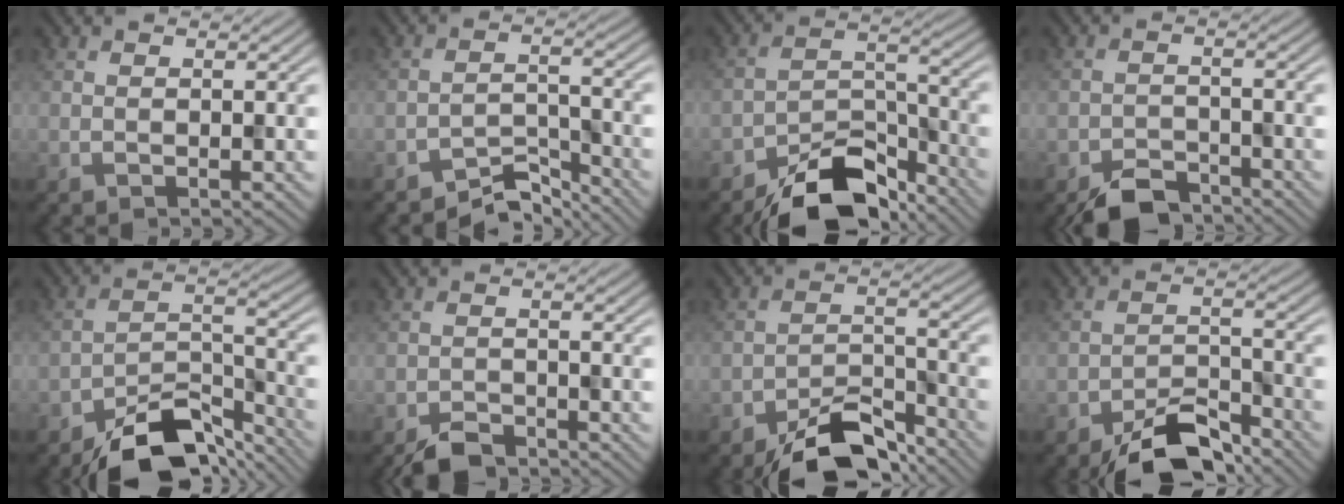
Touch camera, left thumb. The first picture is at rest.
{"total": 4.7, "force": [-4.4, 1.1, 1.3], "torque": [-0.017, 0.007, -0.081]}
{"total": 10.3, "force": [-8.3, 4.0, 4.7], "torque": [-0.064, 0.001, -0.157]}
{"total": 4.7, "force": [-4.1, 1.8, 1.4], "torque": [-0.019, -0.003, -0.075]}
{"total": 10.6, "force": [-8.3, 4.1, 5.1], "torque": [-0.072, 0.000, -0.152]}
{"total": 3.2, "force": [-2.8, 1.1, 0.9], "torque": [-0.012, 0.000, -0.055]}
{"total": 8.3, "force": [-6.5, 3.1, 4.2], "torque": [-0.061, 0.002, -0.121]}
{"total": 7.3, "force": [-5.7, 2.6, 3.6], "torque": [-0.056, 0.002, -0.107]}